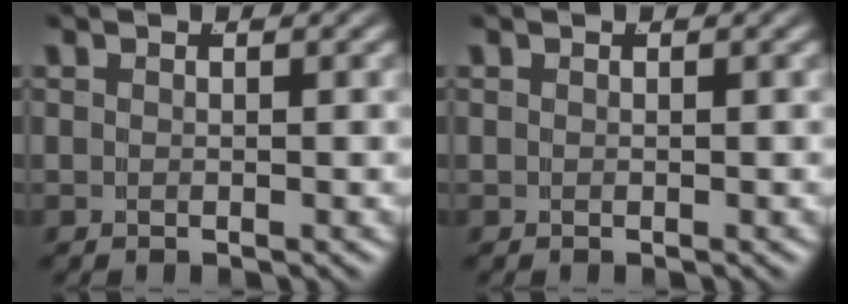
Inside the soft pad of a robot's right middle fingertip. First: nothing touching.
{"total": 0.0}